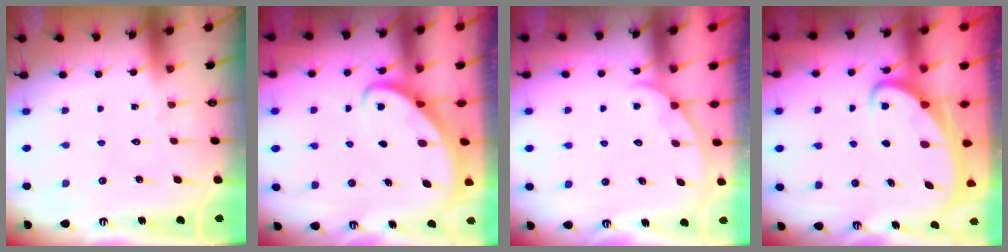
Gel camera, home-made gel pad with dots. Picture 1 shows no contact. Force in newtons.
{"total": 2.5, "press": 2.5, "slide": 0.3}
{"total": 2.4, "press": 2.4, "slide": 0.3}
{"total": 3.7, "press": 3.7, "slide": 0.4}